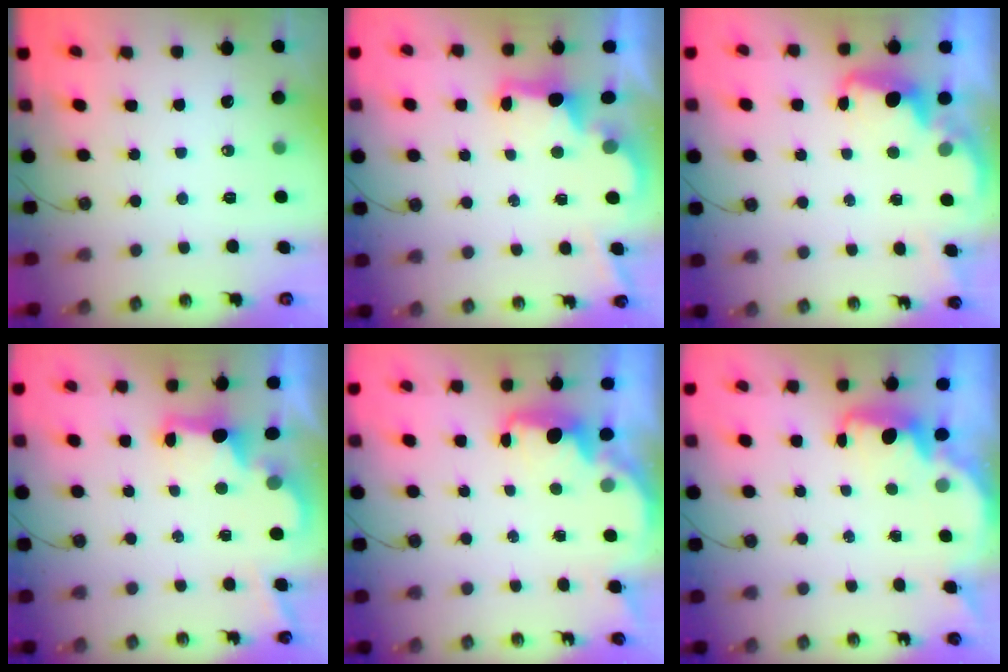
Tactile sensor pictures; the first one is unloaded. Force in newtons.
{"total": 2.6, "press": 2.5, "slide": 0.9}
{"total": 2.1, "press": 2.0, "slide": 0.6}
{"total": 2.6, "press": 2.5, "slide": 0.9}
{"total": 2.4, "press": 2.3, "slide": 0.8}
{"total": 2.4, "press": 2.3, "slide": 0.6}